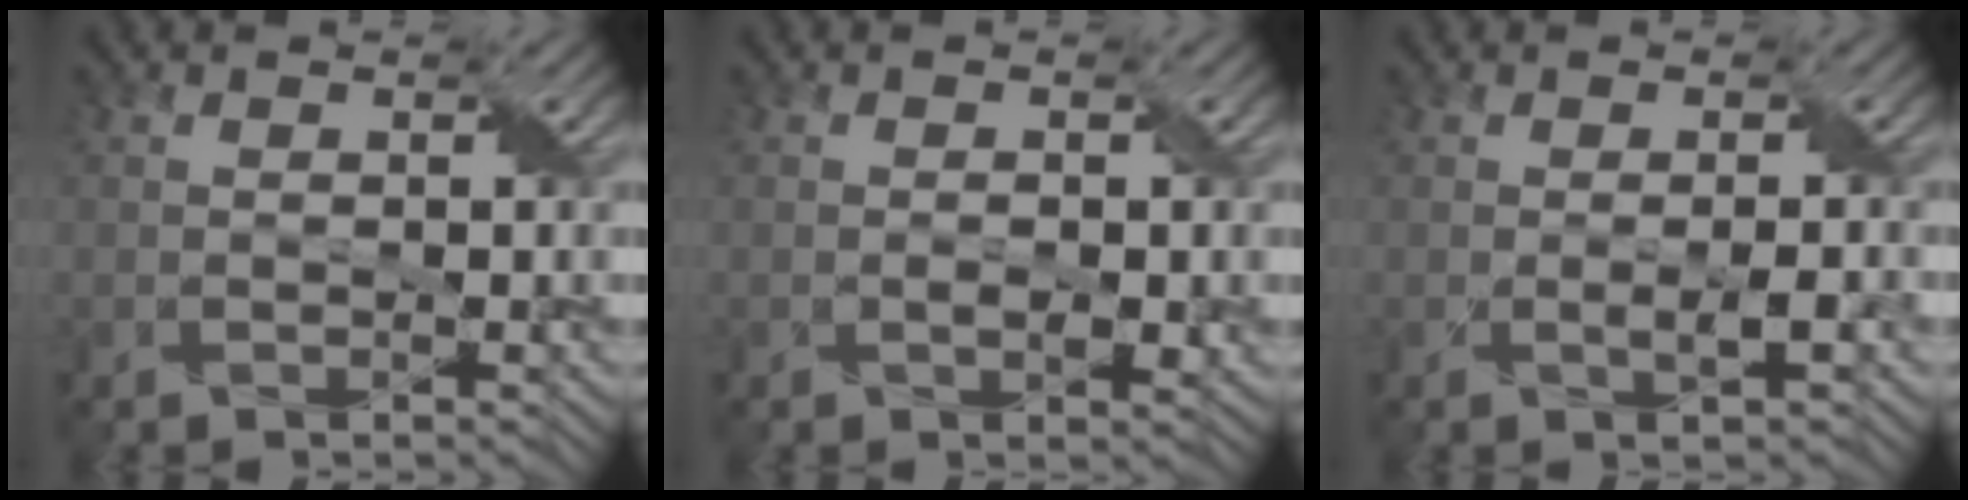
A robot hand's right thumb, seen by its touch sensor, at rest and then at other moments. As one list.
[{"total": 1.8, "force": [-0.2, 0.9, 1.5], "torque": [-0.024, -0.003, -0.001]}, {"total": 1.7, "force": [-0.2, 0.2, 1.7], "torque": [-0.033, 0.002, -0.003]}]